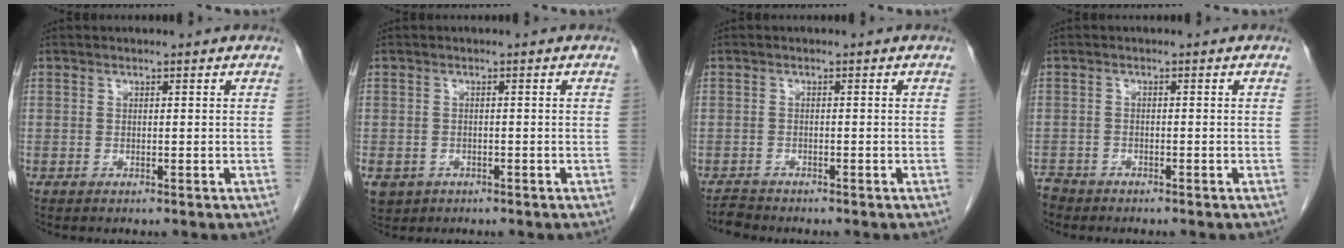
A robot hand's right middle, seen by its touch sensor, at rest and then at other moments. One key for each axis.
{"total": 6.9, "fx": -3.1, "fy": 5.6, "fz": 2.4, "tx": -0.069, "ty": -0.005, "tz": -0.044}
{"total": 1.3, "fx": -1.2, "fy": 0.0, "fz": 0.0, "tx": -0.005, "ty": -0.007, "tz": -0.022}
{"total": 2.2, "fx": -2.0, "fy": 0.7, "fz": 0.1, "tx": -0.006, "ty": -0.006, "tz": -0.041}